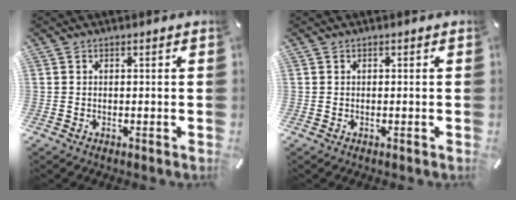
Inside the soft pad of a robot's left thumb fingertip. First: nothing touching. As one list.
[{"total": 0.0}]